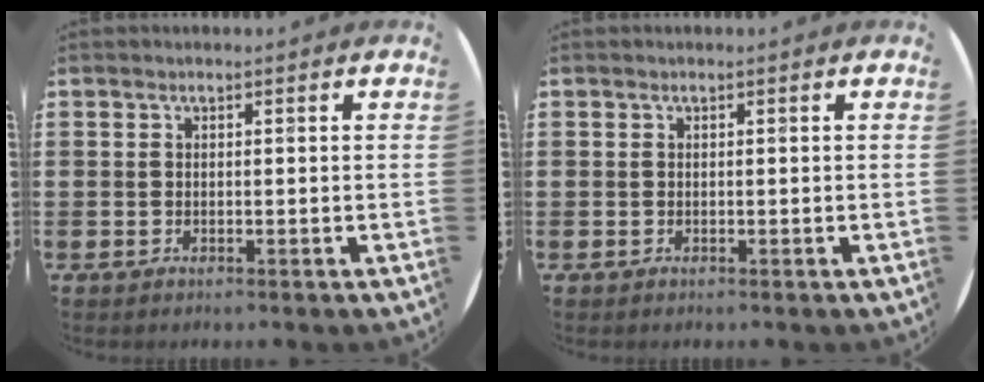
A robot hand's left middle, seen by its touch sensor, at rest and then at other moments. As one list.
[{"total": 0.0}]